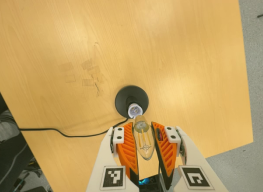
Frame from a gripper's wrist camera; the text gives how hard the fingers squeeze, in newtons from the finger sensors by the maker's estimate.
{"total": 19.3, "left": 20.5, "right": 18.0}